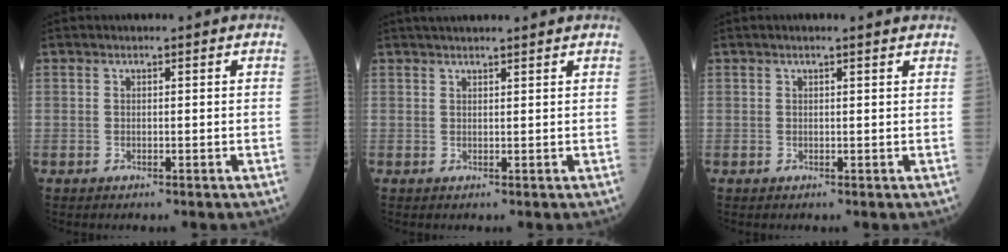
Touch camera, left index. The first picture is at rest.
{"total": 6.8, "force": [6.1, 0.3, 3.0], "torque": [-0.039, 0.035, 0.082]}
{"total": 2.0, "force": [1.7, -0.1, 1.1], "torque": [-0.017, 0.012, 0.018]}